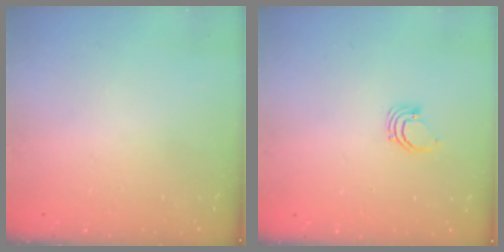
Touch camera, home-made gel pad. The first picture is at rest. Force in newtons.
{"total": 2.5, "press": 2.5, "slide": 0.1}